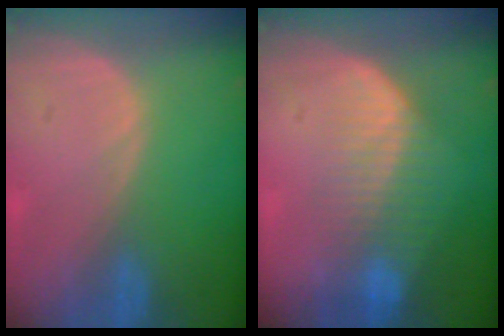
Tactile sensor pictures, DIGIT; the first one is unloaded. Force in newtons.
{"total": 7.6, "press": 6.7, "slide": 3.5}